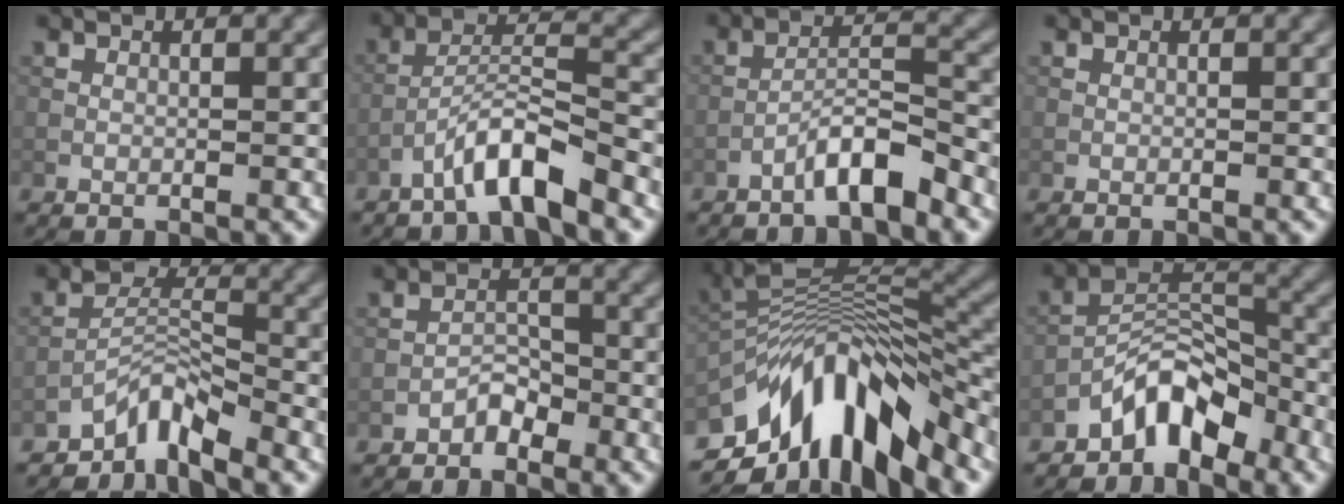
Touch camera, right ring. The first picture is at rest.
{"total": 5.0, "force": [-3.7, 0.7, 3.3], "torque": [-0.059, 0.015, -0.073]}
{"total": 4.3, "force": [-3.1, 0.7, 2.8], "torque": [-0.050, 0.016, -0.061]}
{"total": 0.0}
{"total": 3.8, "force": [-3.2, 1.1, 1.7], "torque": [-0.022, 0.012, -0.069]}
{"total": 1.9, "force": [-1.5, 0.9, 0.6], "torque": [-0.006, 0.010, -0.027]}
{"total": 12.5, "force": [-7.1, 5.0, 9.1], "torque": [-0.161, 0.023, -0.125]}
{"total": 5.3, "force": [-3.9, 2.3, 2.7], "torque": [-0.028, 0.013, -0.080]}